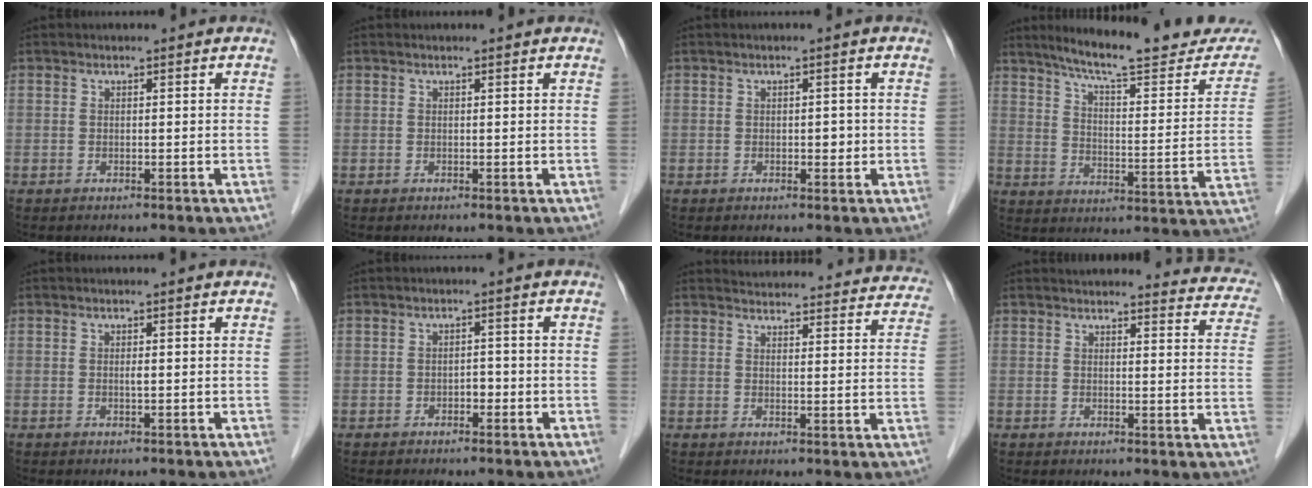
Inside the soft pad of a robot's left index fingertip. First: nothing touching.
{"total": 0.0}
{"total": 1.3, "force": [-0.3, 0.7, 1.1], "torque": [-0.011, -0.001, -0.005]}
{"total": 20.9, "force": [18.1, 2.5, 10.1], "torque": [-0.136, -0.044, 0.235]}
{"total": 0.6, "force": [-0.1, 0.0, 0.6], "torque": [-0.013, -0.005, -0.002]}
{"total": 1.5, "force": [-0.9, 0.8, 1.0], "torque": [-0.011, 0.001, -0.015]}
{"total": 23.3, "force": [22.4, 4.5, 4.6], "torque": [-0.060, -0.050, 0.250]}
{"total": 12.7, "force": [12.2, 2.6, 2.5], "torque": [0.007, -0.041, 0.101]}